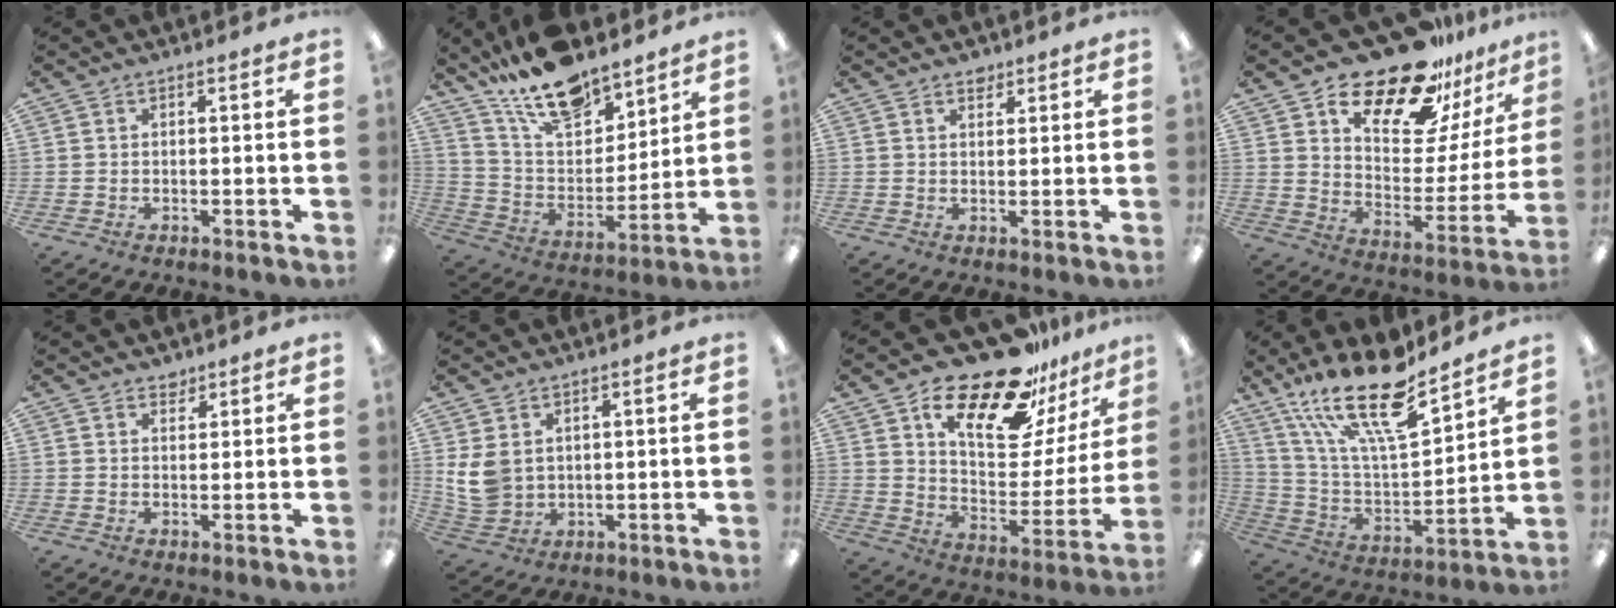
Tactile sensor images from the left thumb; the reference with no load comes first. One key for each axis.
{"total": 18.0, "fx": 14.3, "fy": 7.7, "fz": 7.8, "tx": -0.155, "ty": -0.086, "tz": 0.258}
{"total": 2.2, "fx": 1.9, "fy": 1.1, "fz": 0.4, "tx": 0.007, "ty": -0.011, "tz": 0.032}
{"total": 21.3, "fx": 17.2, "fy": 8.5, "fz": 9.1, "tx": -0.150, "ty": -0.120, "tz": 0.300}
{"total": 2.2, "fx": 2.0, "fy": 0.9, "fz": 0.1, "tx": 0.013, "ty": -0.015, "tz": 0.034}
{"total": 7.1, "fx": 2.7, "fy": 5.5, "fz": 3.6, "tx": -0.095, "ty": -0.002, "tz": 0.055}
{"total": 23.7, "fx": 17.6, "fy": 9.1, "fz": 13.1, "tx": -0.209, "ty": -0.111, "tz": 0.299}
{"total": 21.9, "fx": 16.0, "fy": 6.1, "fz": 13.6, "tx": -0.259, "ty": -0.105, "tz": 0.275}